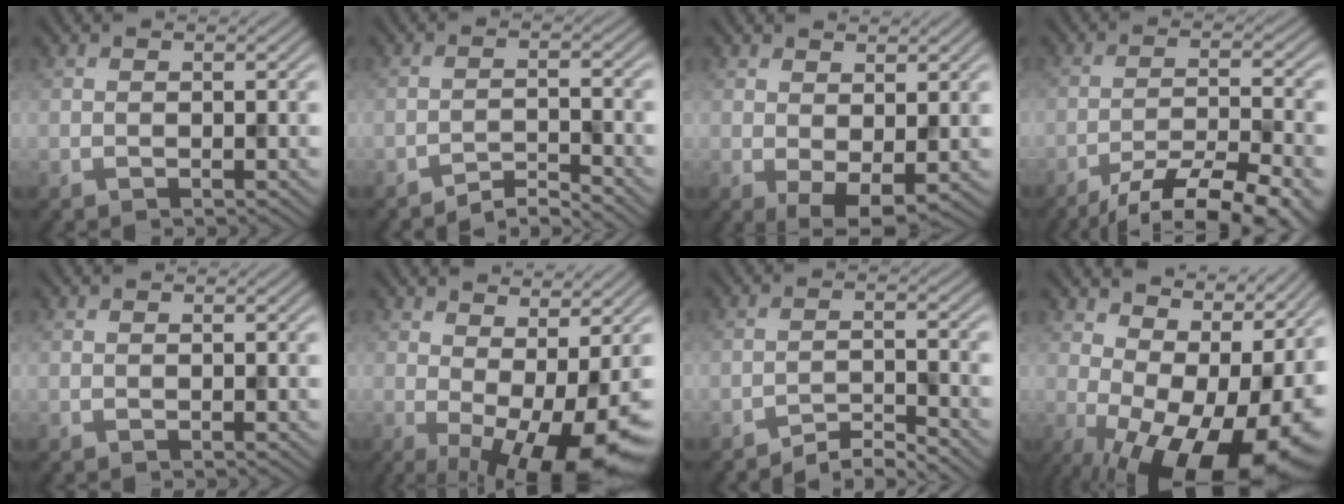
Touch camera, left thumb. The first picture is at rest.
{"total": 3.1, "force": [-2.9, 0.2, 1.2], "torque": [-0.016, 0.006, -0.059]}
{"total": 3.3, "force": [0.4, 1.6, 2.8], "torque": [-0.055, -0.008, 0.013]}
{"total": 12.4, "force": [-9.6, 2.5, 7.4], "torque": [-0.127, -0.012, -0.135]}
{"total": 0.0}
{"total": 11.6, "force": [-1.9, 4.1, 10.7], "torque": [-0.146, 0.000, -0.019]}
{"total": 3.6, "force": [-3.3, 0.3, 1.5], "torque": [-0.022, 0.005, -0.065]}
{"total": 16.5, "force": [0.1, 8.5, 14.1], "torque": [-0.167, -0.005, 0.024]}